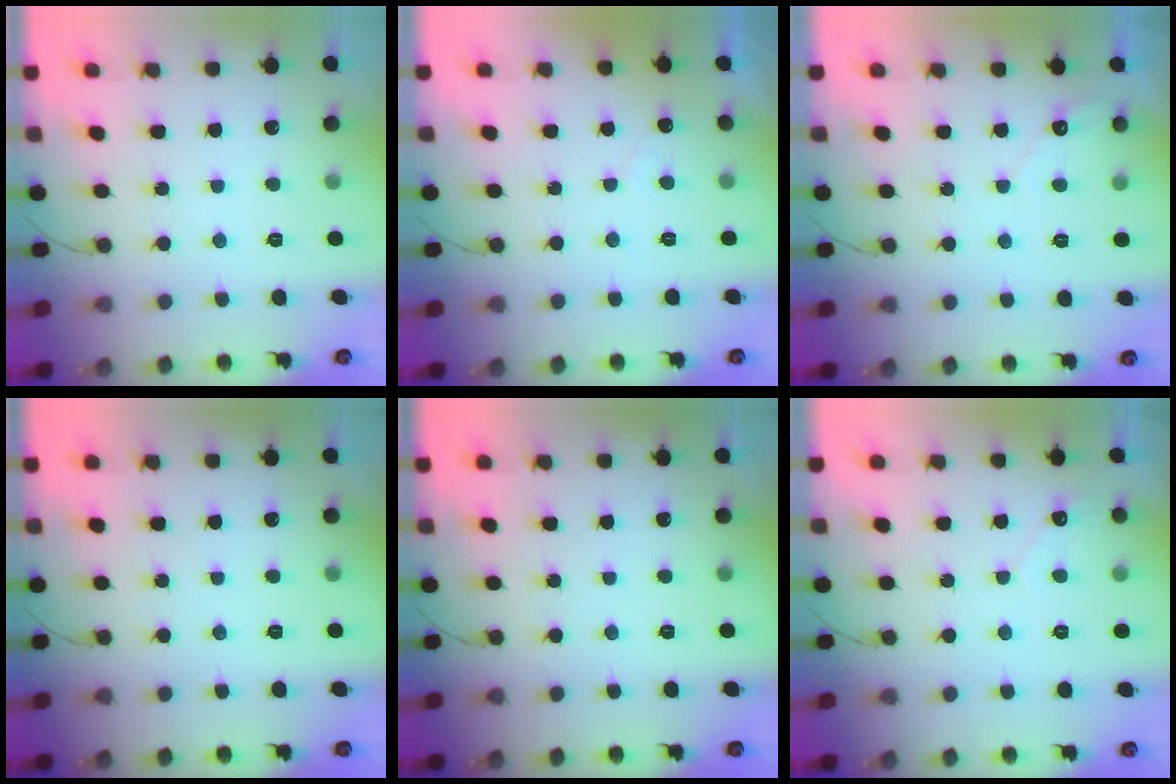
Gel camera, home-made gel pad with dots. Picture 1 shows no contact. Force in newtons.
{"total": 2.3, "press": 2.3, "slide": 0.1}
{"total": 2.9, "press": 2.9, "slide": 0.1}
{"total": 0.0}
{"total": 0.0}
{"total": 2.4, "press": 2.4, "slide": 0.2}